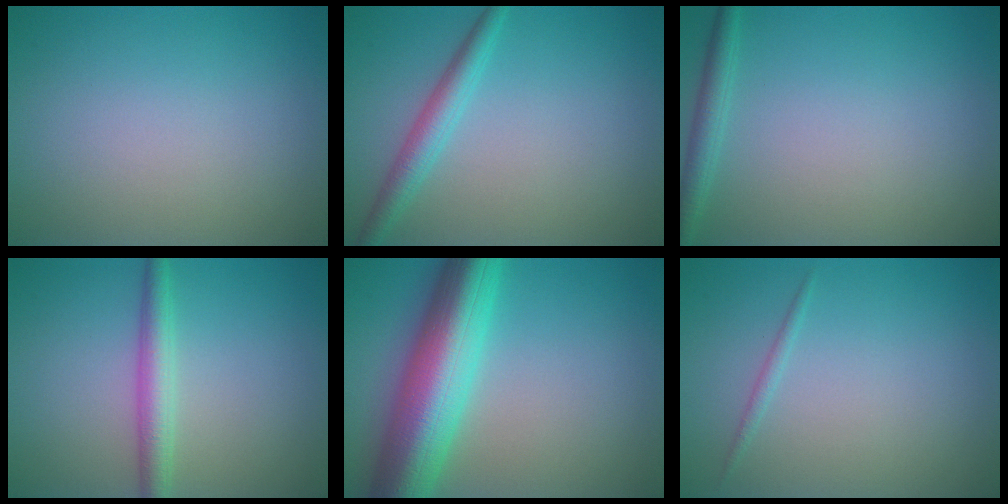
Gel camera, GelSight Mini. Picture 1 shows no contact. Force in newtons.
{"total": 2.7, "press": 2.7, "slide": 0.1}
{"total": 1.8, "press": 1.8, "slide": 0.1}
{"total": 3.0, "press": 3.0, "slide": 0.1}
{"total": 10.9, "press": 10.9, "slide": 0.2}
{"total": 0.7, "press": 0.7, "slide": 0.1}